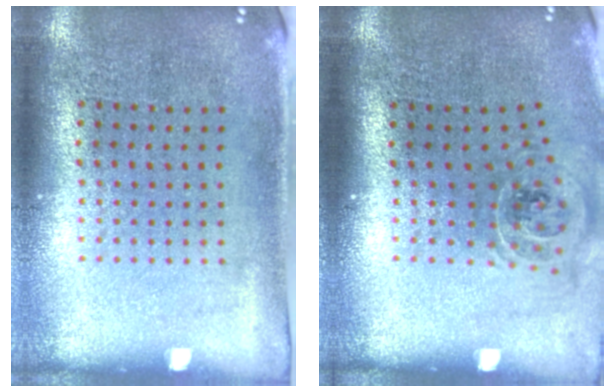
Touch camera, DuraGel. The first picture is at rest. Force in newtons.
{"total": 1.1, "press": 1.0, "slide": 0.3}